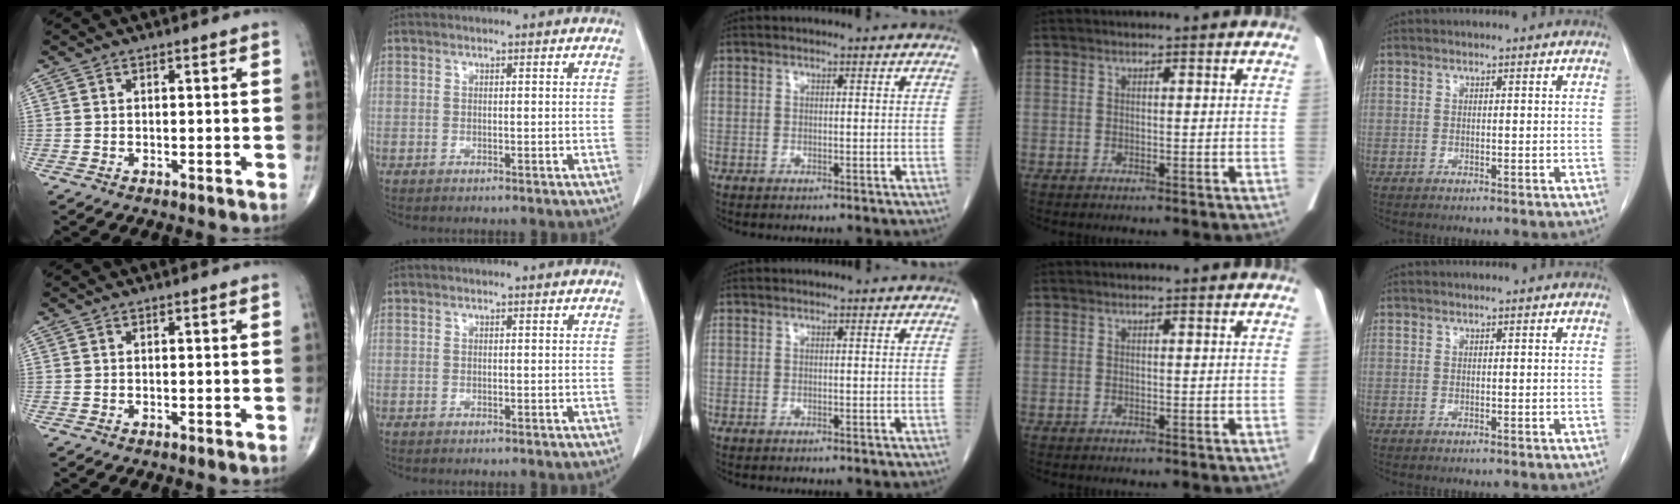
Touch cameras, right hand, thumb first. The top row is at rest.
{}